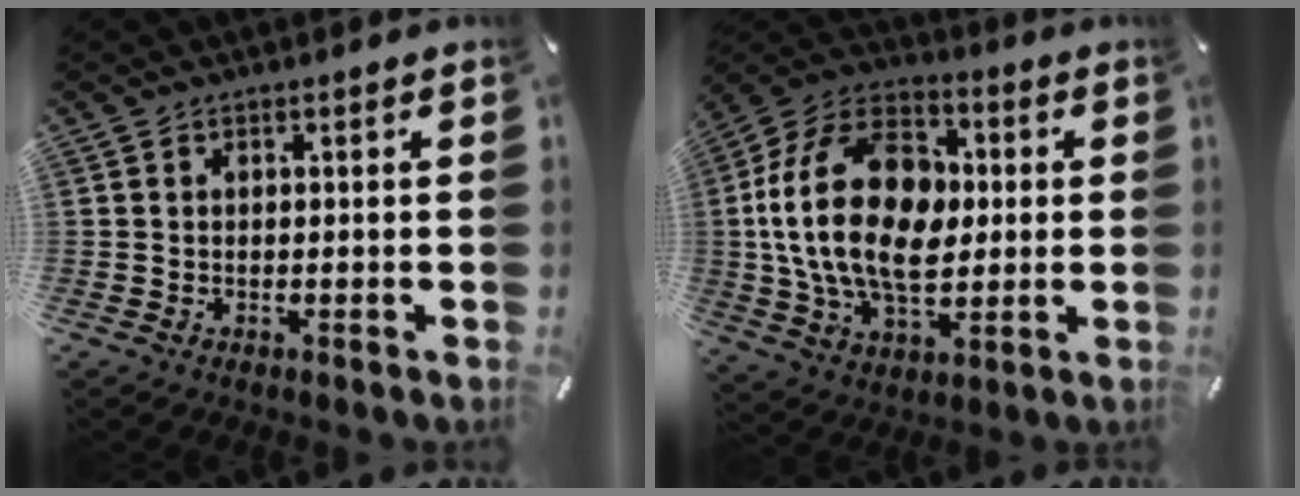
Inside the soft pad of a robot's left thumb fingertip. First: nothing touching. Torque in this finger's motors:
{"motor_torque": [1.03, 1.07, 2.77, 0.00, 0.88]}